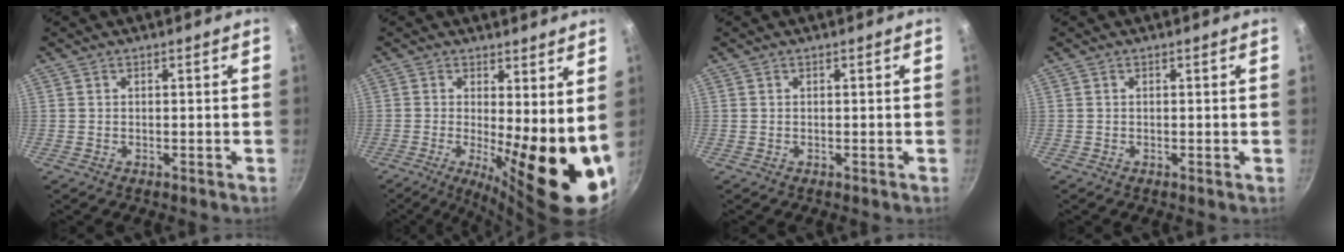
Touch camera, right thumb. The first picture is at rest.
{"total": 15.9, "force": [-0.5, 5.0, 15.0], "torque": [-0.189, -0.029, -0.002]}
{"total": 0.0}
{"total": 0.0}